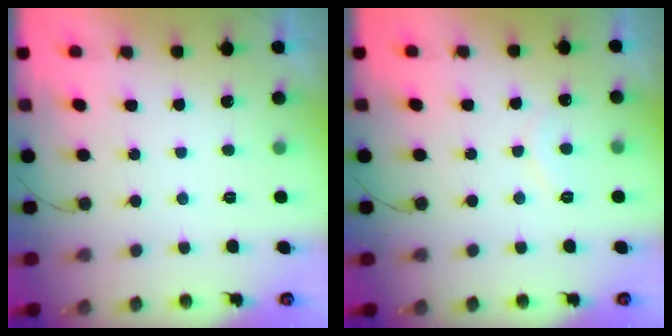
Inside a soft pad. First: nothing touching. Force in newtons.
{"total": 4.9, "press": 4.9, "slide": 0.4}